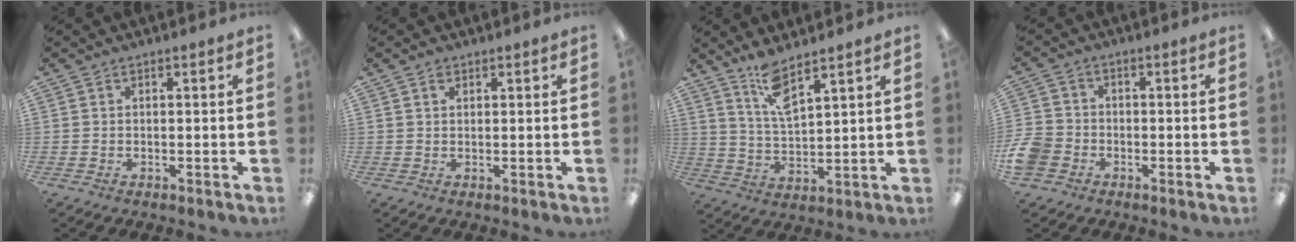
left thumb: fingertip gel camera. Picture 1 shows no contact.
{"total": 1.4, "force": [1.0, 0.9, 0.5], "torque": [-0.003, -0.003, 0.017]}
{"total": 8.5, "force": [6.6, 2.2, 4.8], "torque": [-0.096, -0.032, 0.118]}
{"total": 6.4, "force": [-2.4, 5.1, 2.9], "torque": [-0.072, 0.017, -0.046]}